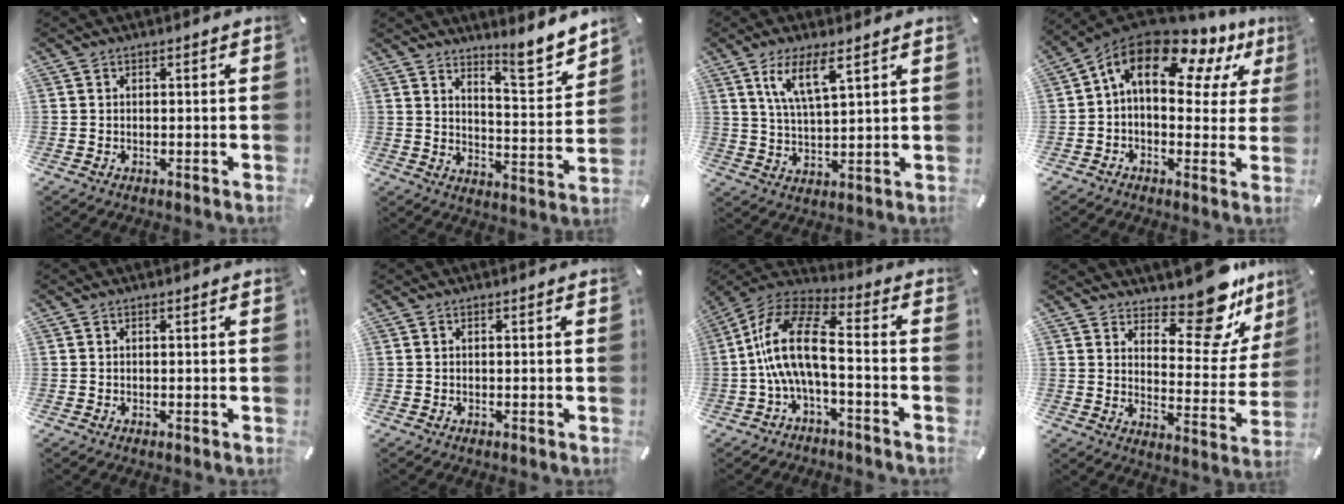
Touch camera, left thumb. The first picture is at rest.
{"total": 10.1, "force": [9.0, 2.5, 3.6], "torque": [-0.037, -0.078, 0.158]}
{"total": 8.5, "force": [5.2, 2.2, 6.4], "torque": [-0.139, -0.007, 0.093]}
{"total": 15.1, "force": [7.9, 7.9, 10.2], "torque": [-0.188, -0.046, 0.133]}
{"total": 0.0}
{"total": 0.0}
{"total": 14.7, "force": [-2.6, 6.4, 13.0], "torque": [-0.271, 0.011, -0.046]}
{"total": 15.7, "force": [12.6, 6.0, 7.2], "torque": [-0.087, -0.117, 0.209]}